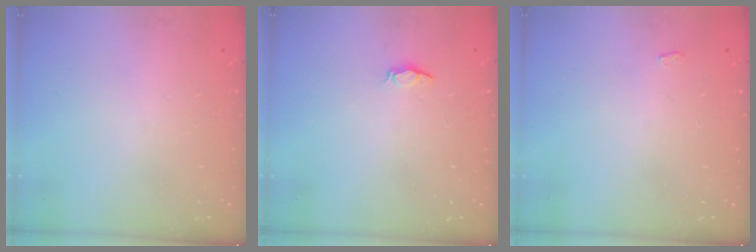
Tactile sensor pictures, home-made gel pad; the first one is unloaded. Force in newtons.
{"total": 2.5, "press": 2.5, "slide": 0.3}
{"total": 2.8, "press": 2.8, "slide": 0.3}